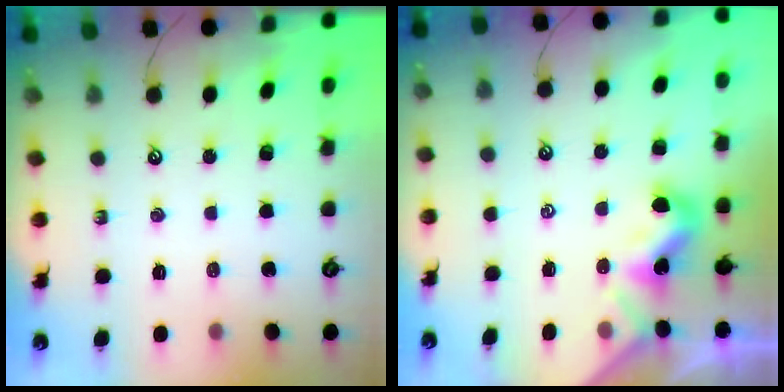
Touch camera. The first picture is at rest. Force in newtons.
{"total": 1.8, "press": 1.8, "slide": 0.5}